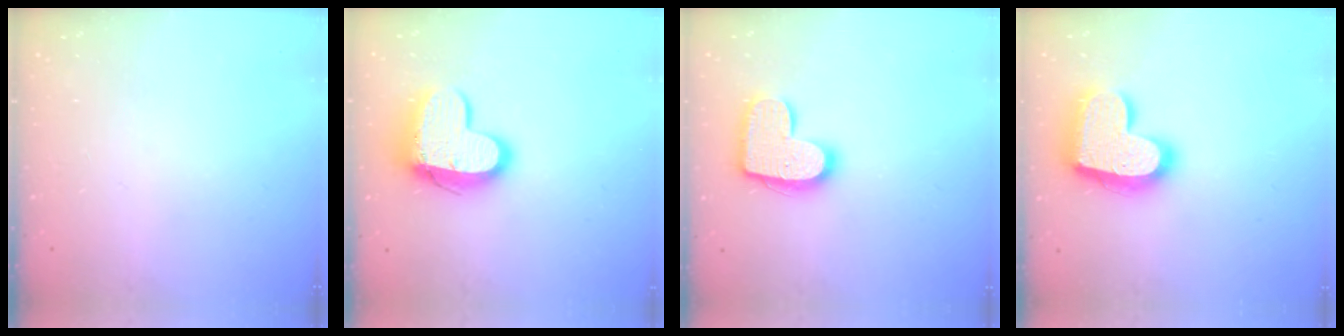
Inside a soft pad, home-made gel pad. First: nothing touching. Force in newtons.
{"total": 13.5, "press": 13.5, "slide": 1.2}
{"total": 14.5, "press": 14.5, "slide": 0.7}
{"total": 20.3, "press": 20.3, "slide": 1.4}